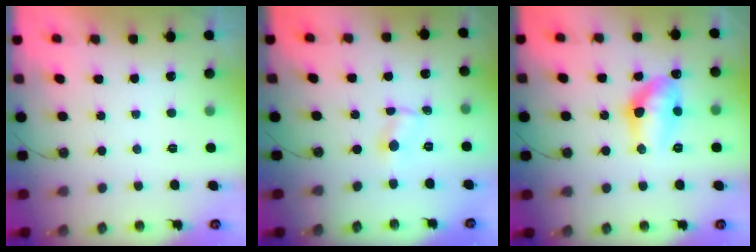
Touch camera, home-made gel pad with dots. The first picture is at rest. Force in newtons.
{"total": 0.7, "press": 0.7, "slide": 0.1}
{"total": 12.0, "press": 11.9, "slide": 1.5}